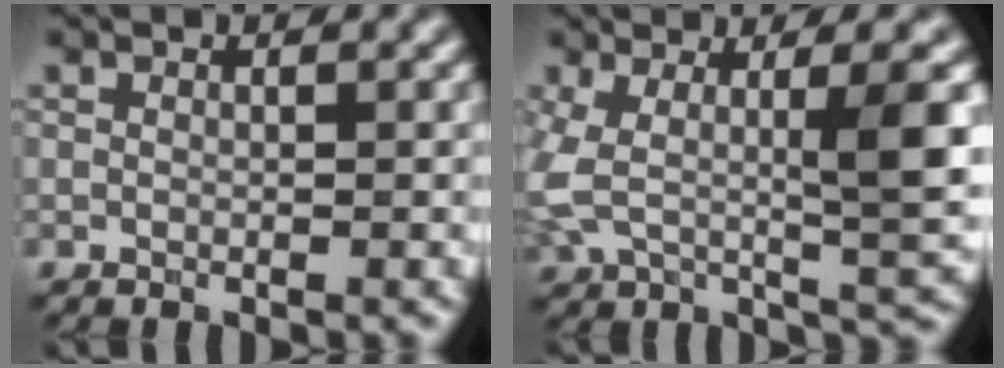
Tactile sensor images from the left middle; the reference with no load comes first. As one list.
[{"total": 8.1, "force": [0.5, 2.4, 7.7], "torque": [-0.155, -0.005, 0.013]}]